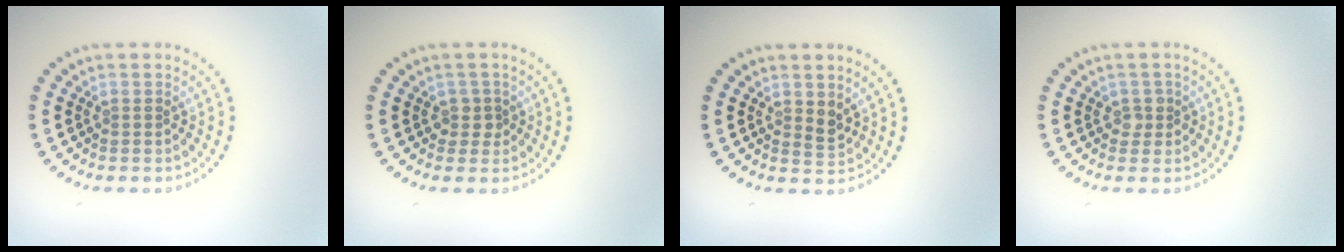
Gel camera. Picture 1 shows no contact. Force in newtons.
{"total": 1.4, "press": 1.2, "slide": 0.7}
{"total": 1.2, "press": 1.0, "slide": 0.6}
{"total": 1.0, "press": 0.9, "slide": 0.4}